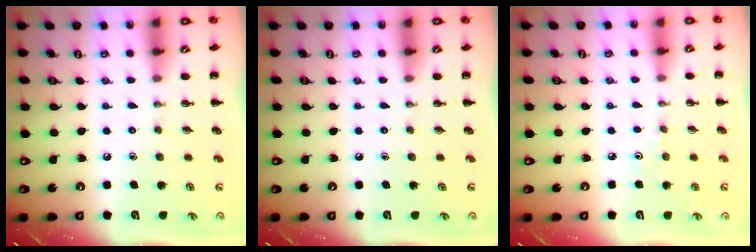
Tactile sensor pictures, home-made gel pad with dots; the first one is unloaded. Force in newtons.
{"total": 0.0}
{"total": 3.2, "press": 3.0, "slide": 1.2}